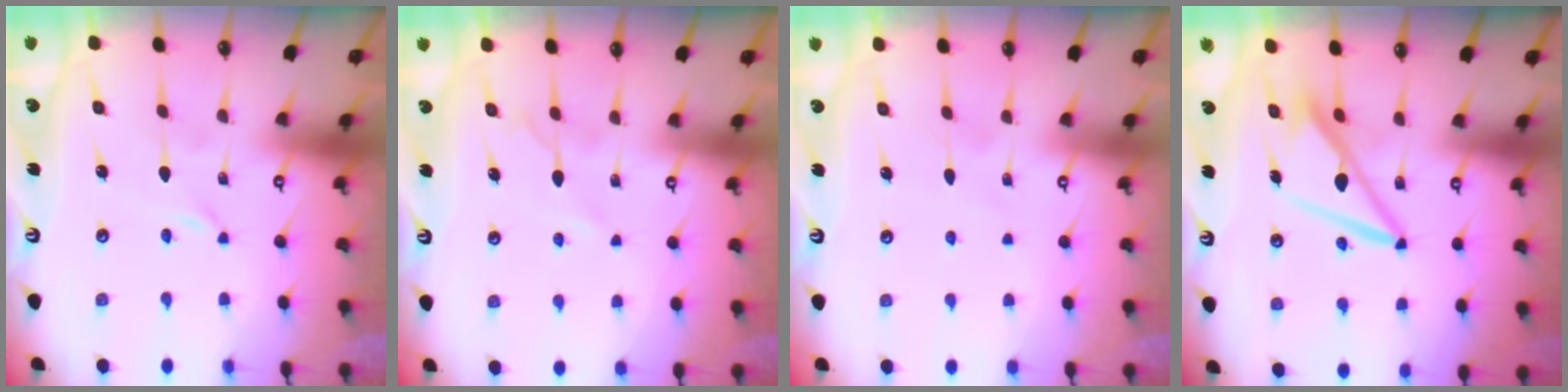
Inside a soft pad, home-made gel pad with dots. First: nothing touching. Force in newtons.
{"total": 5.9, "press": 5.8, "slide": 0.8}
{"total": 4.3, "press": 4.3, "slide": 0.5}
{"total": 8.4, "press": 8.3, "slide": 1.2}